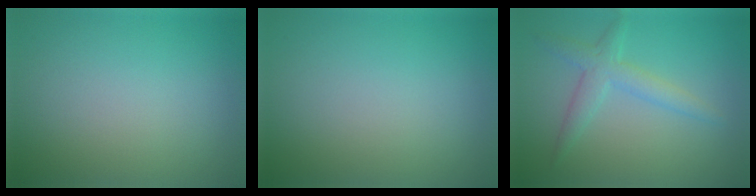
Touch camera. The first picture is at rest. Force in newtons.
{"total": 0.0}
{"total": 2.7, "press": 2.7, "slide": 0.0}